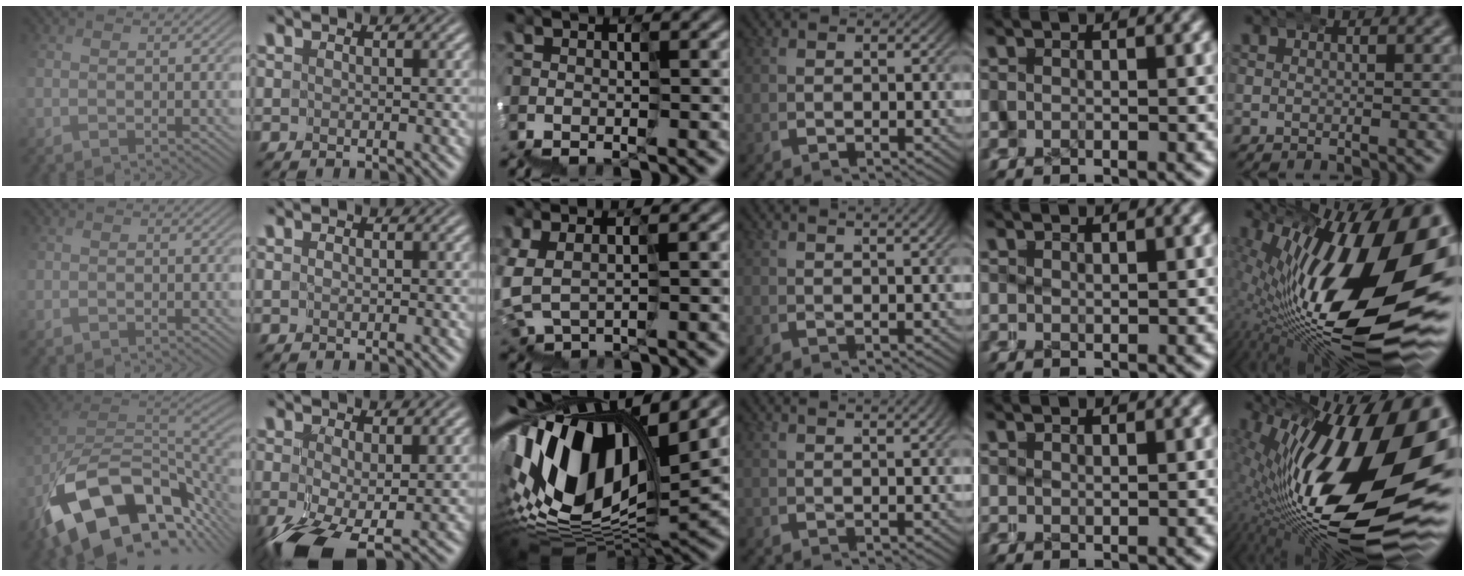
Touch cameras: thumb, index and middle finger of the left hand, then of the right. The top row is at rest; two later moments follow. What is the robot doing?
{"motion": "wrap", "object": "ethernet cable"}